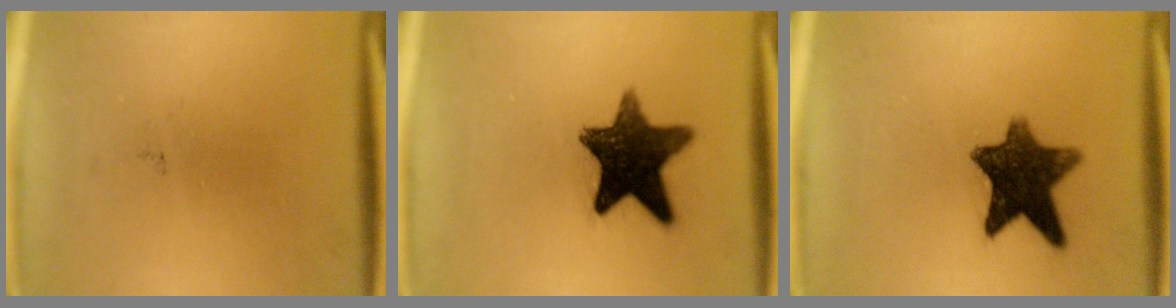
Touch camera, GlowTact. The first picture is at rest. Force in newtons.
{"total": 13.4}
{"total": 10.9}